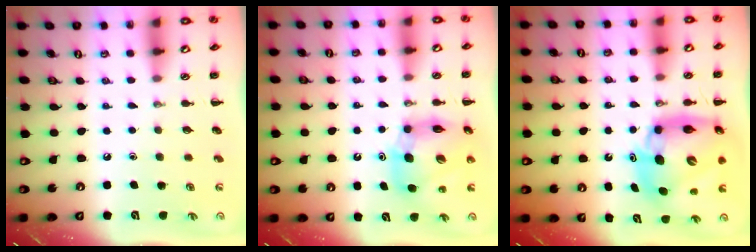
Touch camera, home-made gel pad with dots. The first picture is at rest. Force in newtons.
{"total": 11.3, "press": 10.8, "slide": 3.1}
{"total": 12.3, "press": 12.0, "slide": 2.6}